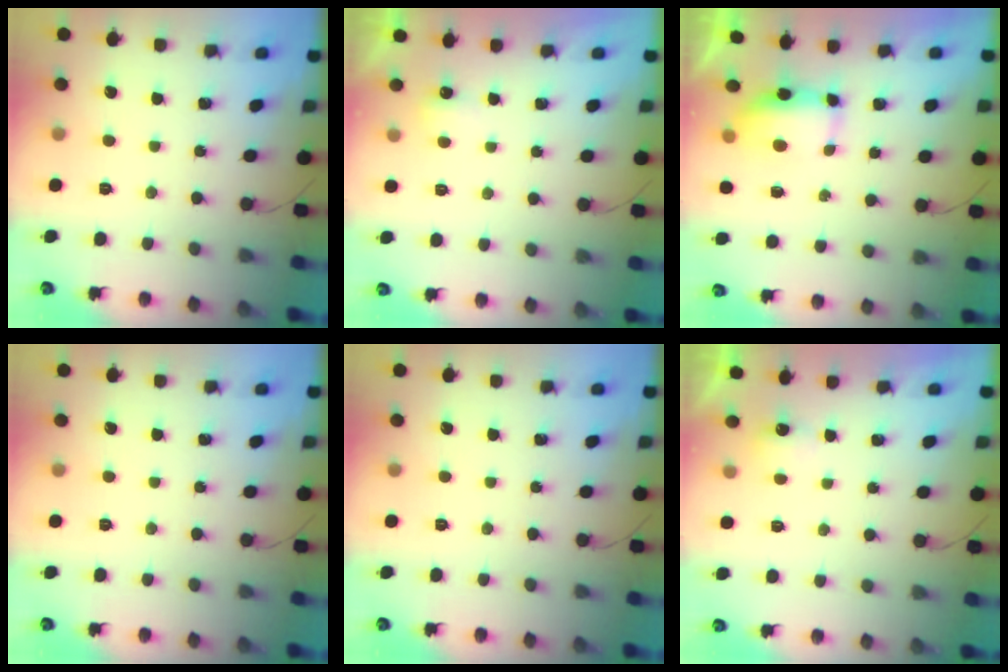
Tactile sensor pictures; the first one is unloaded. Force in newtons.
{"total": 2.3, "press": 2.2, "slide": 0.6}
{"total": 6.8, "press": 6.8, "slide": 0.8}
{"total": 0.0}
{"total": 0.0}
{"total": 2.4, "press": 2.3, "slide": 0.6}